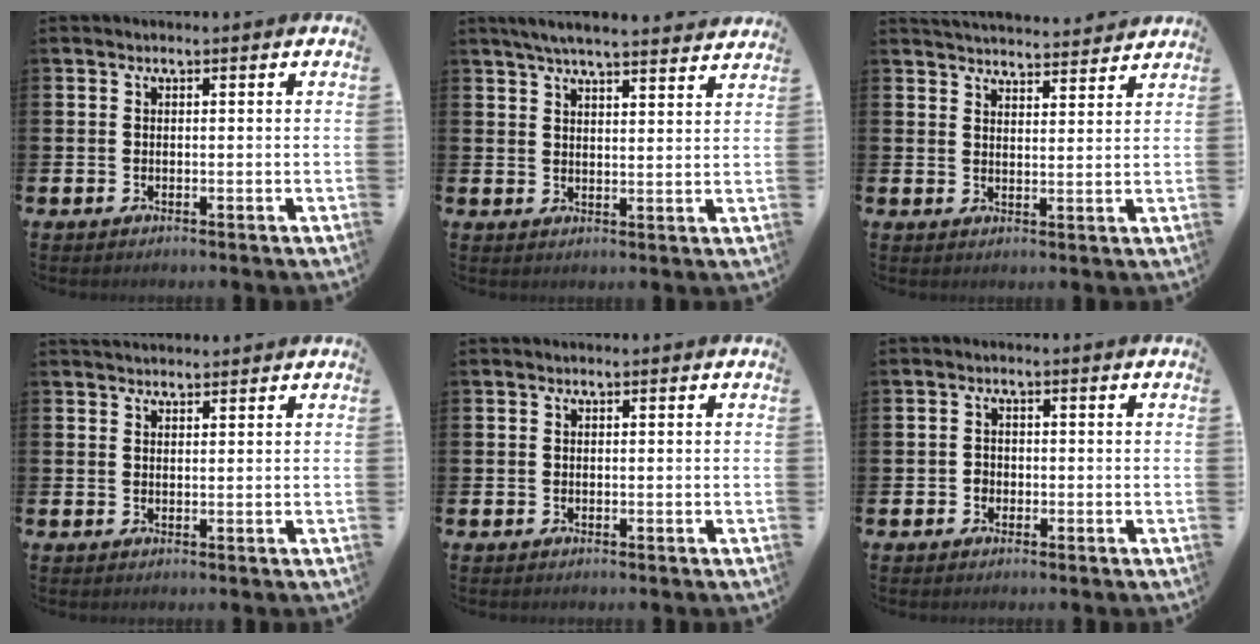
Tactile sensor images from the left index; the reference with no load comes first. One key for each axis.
{"total": 5.3, "fx": 5.0, "fy": 0.0, "fz": 1.5, "tx": -0.040, "ty": -0.023, "tz": 0.090}
{"total": 4.4, "fx": 4.4, "fy": 0.3, "fz": -0.1, "tx": -0.003, "ty": -0.033, "tz": 0.077}
{"total": 1.9, "fx": 1.9, "fy": 0.5, "fz": 0.1, "tx": -0.005, "ty": -0.003, "tz": 0.035}
{"total": 0.0}
{"total": 1.4, "fx": -0.5, "fy": 1.2, "fz": 0.3, "tx": -0.003, "ty": 0.003, "tz": -0.013}